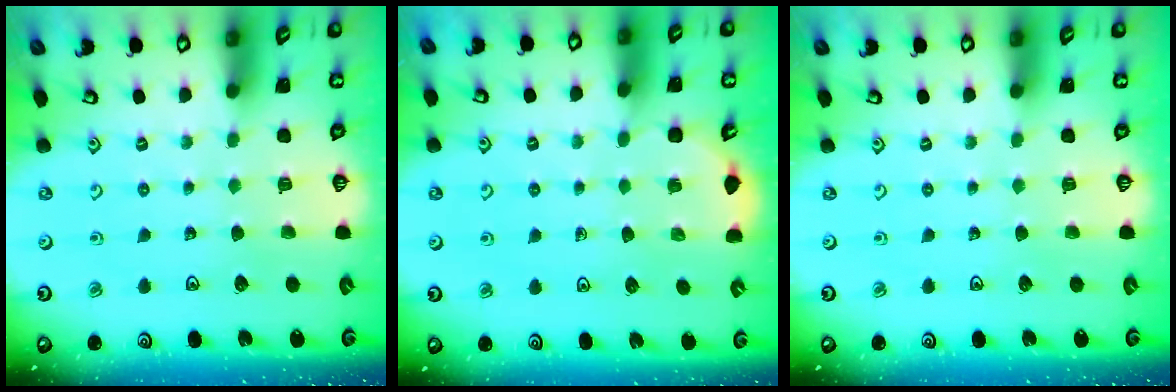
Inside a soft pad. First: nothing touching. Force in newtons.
{"total": 2.2, "press": 2.0, "slide": 1.1}
{"total": 0.0}